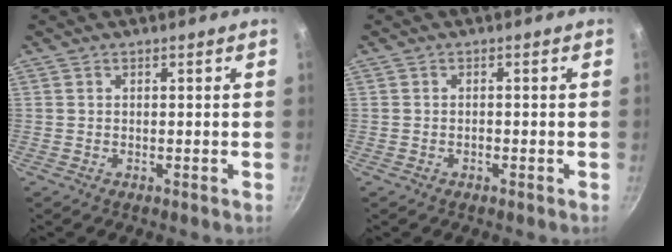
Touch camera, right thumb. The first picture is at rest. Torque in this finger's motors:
{"motor_torque": [0.39, 0.24, -0.27, -0.05, -0.02]}